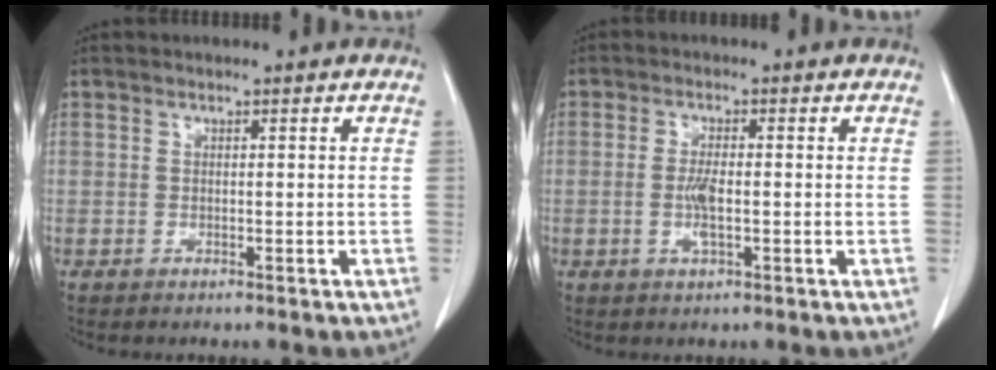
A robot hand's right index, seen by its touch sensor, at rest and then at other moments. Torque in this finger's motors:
{"motor_torque": [0.50, -0.25, 0.31, 0.06]}